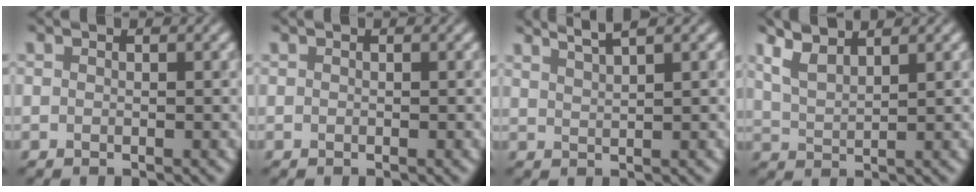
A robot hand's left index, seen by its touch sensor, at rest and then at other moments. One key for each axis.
{"total": 0.0}
{"total": 2.3, "fx": 2.0, "fy": 0.1, "fz": 1.0, "tx": -0.003, "ty": 0.010, "tz": 0.030}
{"total": 3.4, "fx": 2.7, "fy": 0.7, "fz": 1.8, "tx": -0.041, "ty": 0.018, "tz": 0.054}